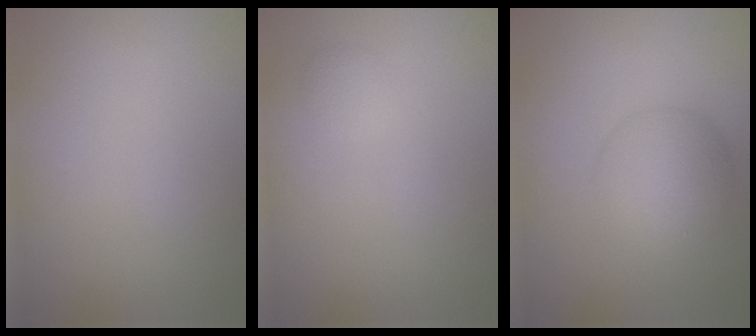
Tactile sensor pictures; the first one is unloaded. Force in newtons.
{"total": 1.1, "press": 1.1, "slide": 0.0}
{"total": 4.7, "press": 4.7, "slide": 0.1}